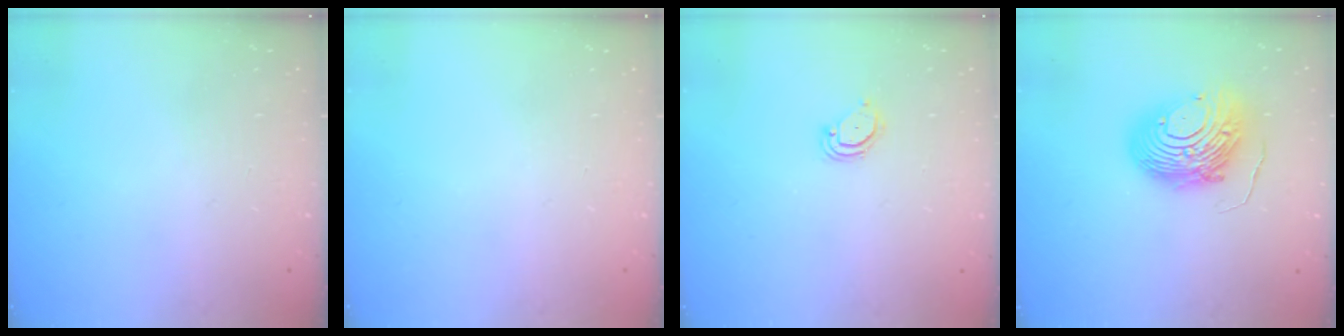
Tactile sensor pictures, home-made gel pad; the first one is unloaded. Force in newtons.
{"total": 0.0}
{"total": 3.3, "press": 3.3, "slide": 0.3}
{"total": 15.1, "press": 15.1, "slide": 1.6}